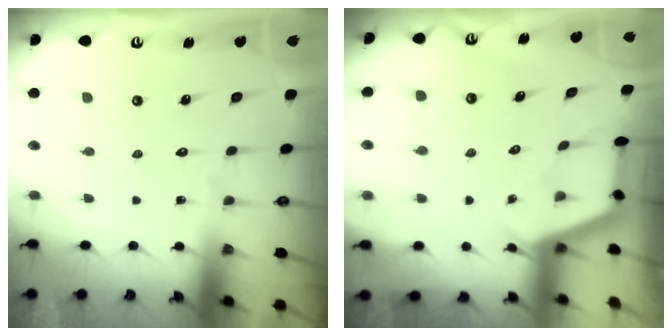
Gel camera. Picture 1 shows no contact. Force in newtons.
{"total": 2.9, "press": 2.9, "slide": 0.3}